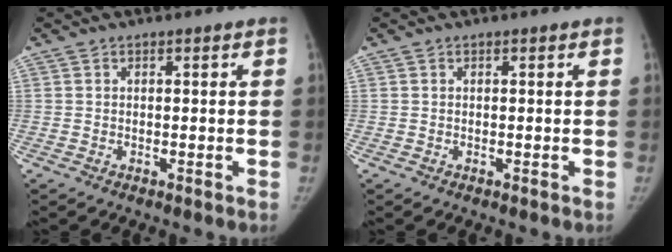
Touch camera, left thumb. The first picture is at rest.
{"total": 0.0}